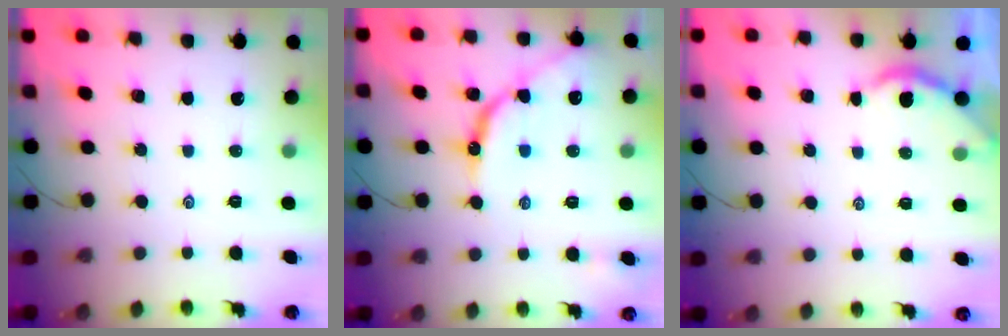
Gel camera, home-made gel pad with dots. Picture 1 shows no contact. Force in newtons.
{"total": 9.9, "press": 9.9, "slide": 1.0}
{"total": 2.3, "press": 2.2, "slide": 0.3}